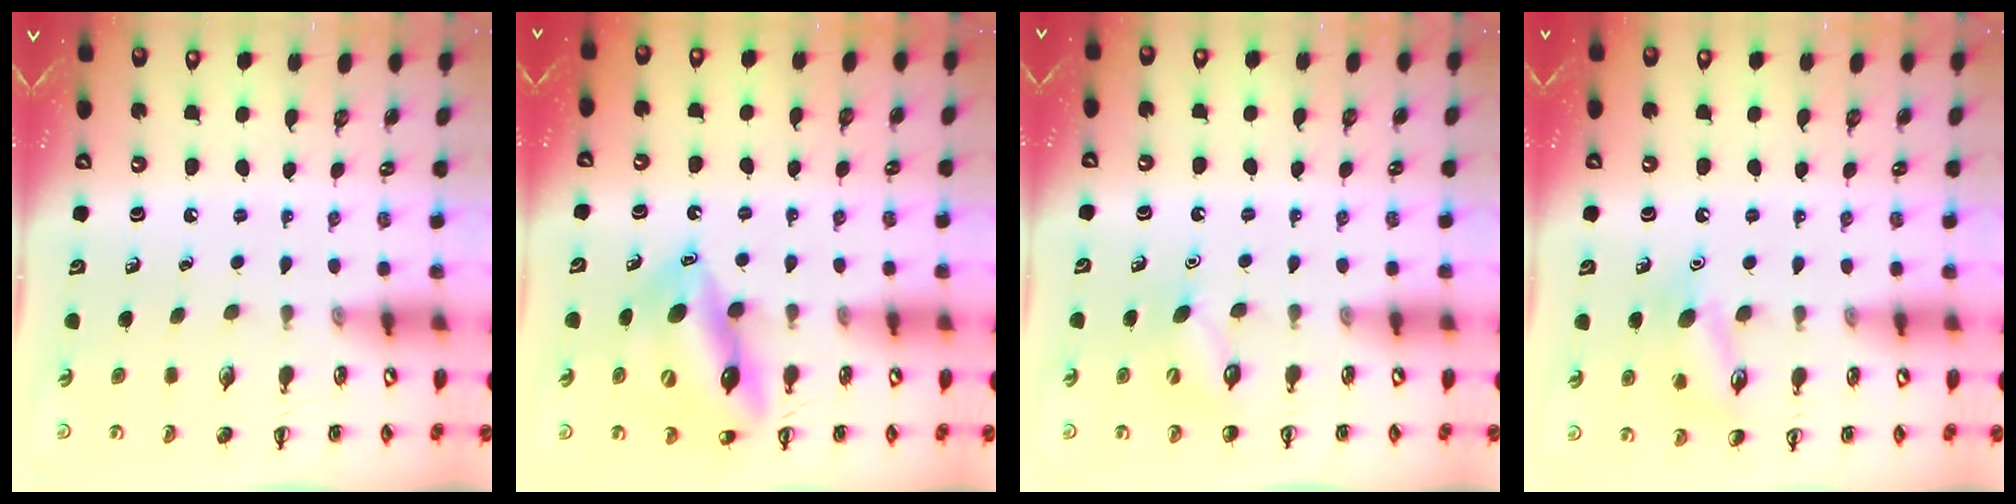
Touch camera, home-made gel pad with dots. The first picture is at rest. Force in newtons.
{"total": 14.6, "press": 14.0, "slide": 3.9}
{"total": 5.0, "press": 4.9, "slide": 1.3}
{"total": 10.6, "press": 10.5, "slide": 1.6}